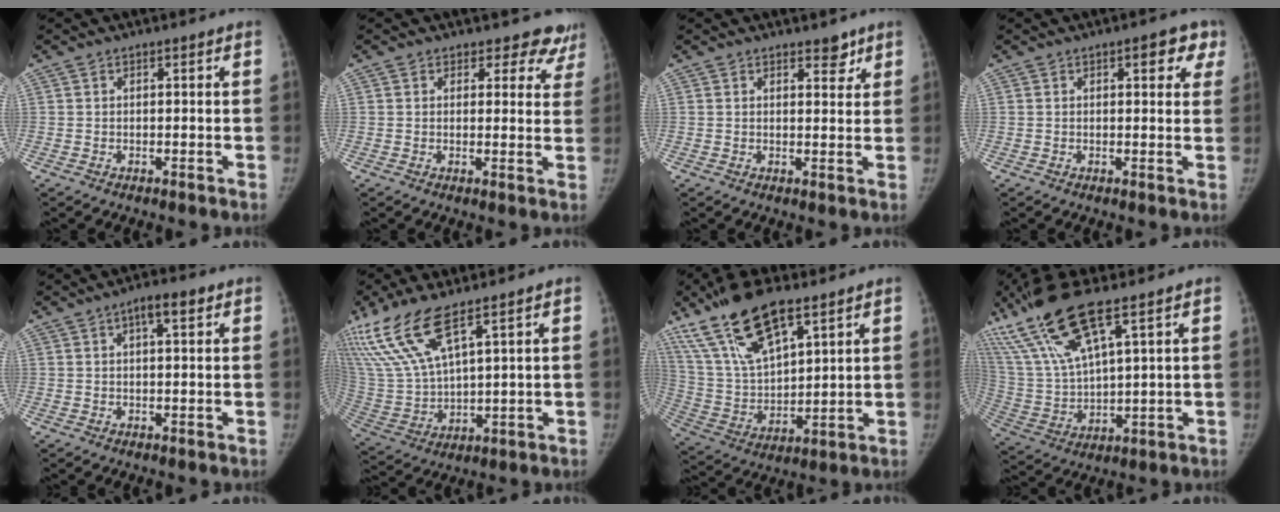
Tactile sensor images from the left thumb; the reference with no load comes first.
{"total": 5.3, "force": [4.2, 3.2, 0.2], "torque": [0.050, -0.018, 0.031]}
{"total": 2.8, "force": [2.1, 1.4, 1.2], "torque": [0.004, -0.013, 0.028]}
{"total": 5.4, "force": [2.7, 2.6, 3.9], "torque": [-0.012, -0.004, 0.022]}
{"total": 3.9, "force": [1.7, 1.3, 3.2], "torque": [-0.046, 0.007, 0.024]}
{"total": 14.6, "force": [9.3, 4.2, 10.5], "torque": [-0.233, -0.032, 0.202]}
{"total": 18.3, "force": [11.5, 6.9, 12.5], "torque": [-0.219, -0.037, 0.228]}
{"total": 17.4, "force": [10.2, 4.0, 13.5], "torque": [-0.293, -0.028, 0.211]}